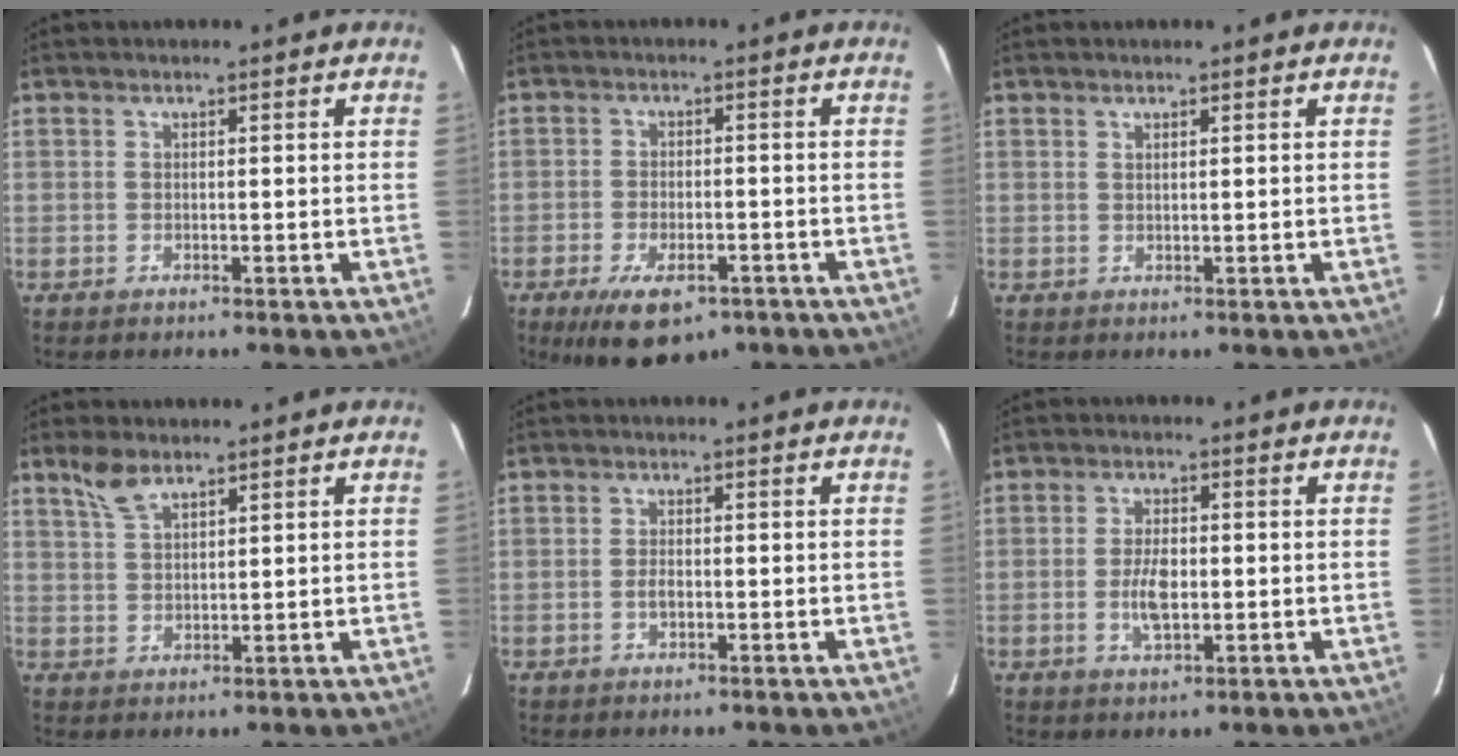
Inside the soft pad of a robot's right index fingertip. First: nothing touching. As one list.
[{"total": 11.1, "force": [-7.0, 5.0, 7.0], "torque": [-0.143, -0.021, -0.103]}, {"total": 0.8, "force": [0.5, 0.1, 0.5], "torque": [-0.010, 0.001, 0.010]}, {"total": 4.4, "force": [3.4, 1.5, 2.4], "torque": [-0.047, 0.005, 0.070]}, {"total": 1.6, "force": [-0.4, 0.9, 1.2], "torque": [-0.026, 0.002, -0.009]}, {"total": 5.5, "force": [-0.8, 2.6, 4.8], "torque": [-0.095, -0.002, -0.013]}]